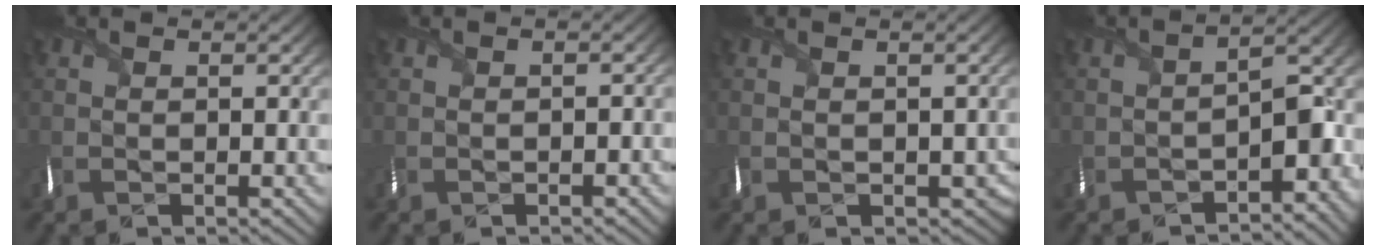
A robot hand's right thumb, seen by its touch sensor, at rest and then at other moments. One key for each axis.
{"total": 1.2, "fx": -0.8, "fy": 0.6, "fz": 0.7, "tx": -0.014, "ty": -0.003, "tz": -0.015}
{"total": 2.2, "fx": -0.2, "fy": 2.0, "fz": 1.1, "tx": -0.016, "ty": -0.013, "tz": -0.004}
{"total": 7.4, "fx": -3.8, "fy": 2.9, "fz": 5.6, "tx": -0.070, "ty": -0.012, "tz": -0.065}